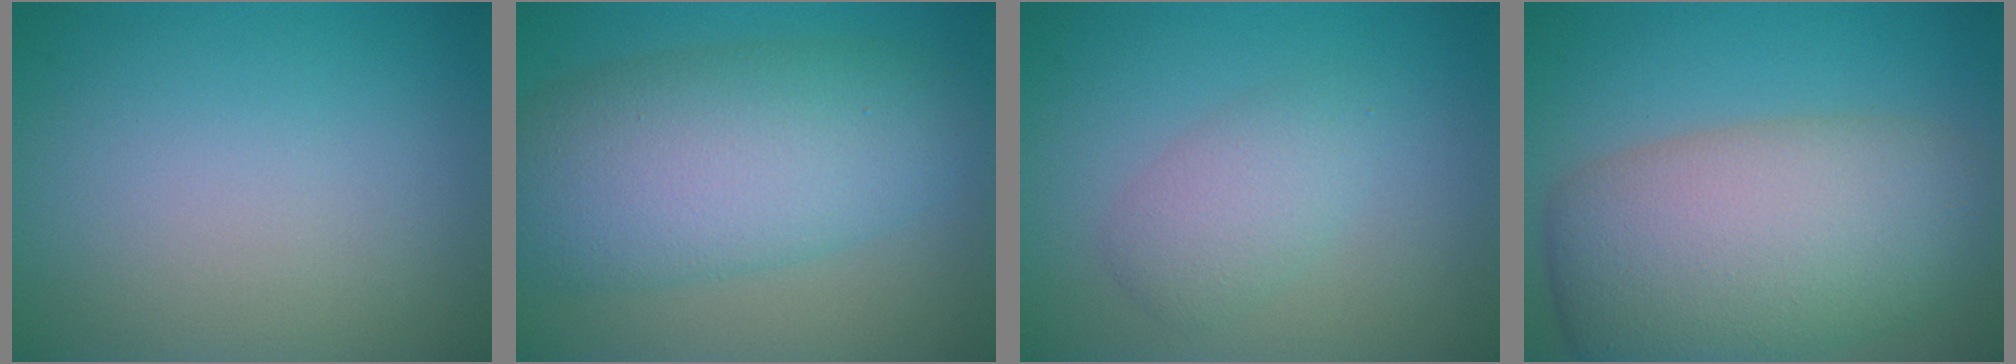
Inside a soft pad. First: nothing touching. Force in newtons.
{"total": 9.5, "press": 9.5, "slide": 0.1}
{"total": 2.7, "press": 2.7, "slide": 0.1}
{"total": 10.5, "press": 10.5, "slide": 0.7}